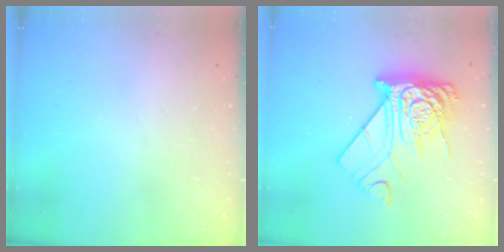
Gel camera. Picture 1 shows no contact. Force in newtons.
{"total": 15.6, "press": 15.5, "slide": 1.9}